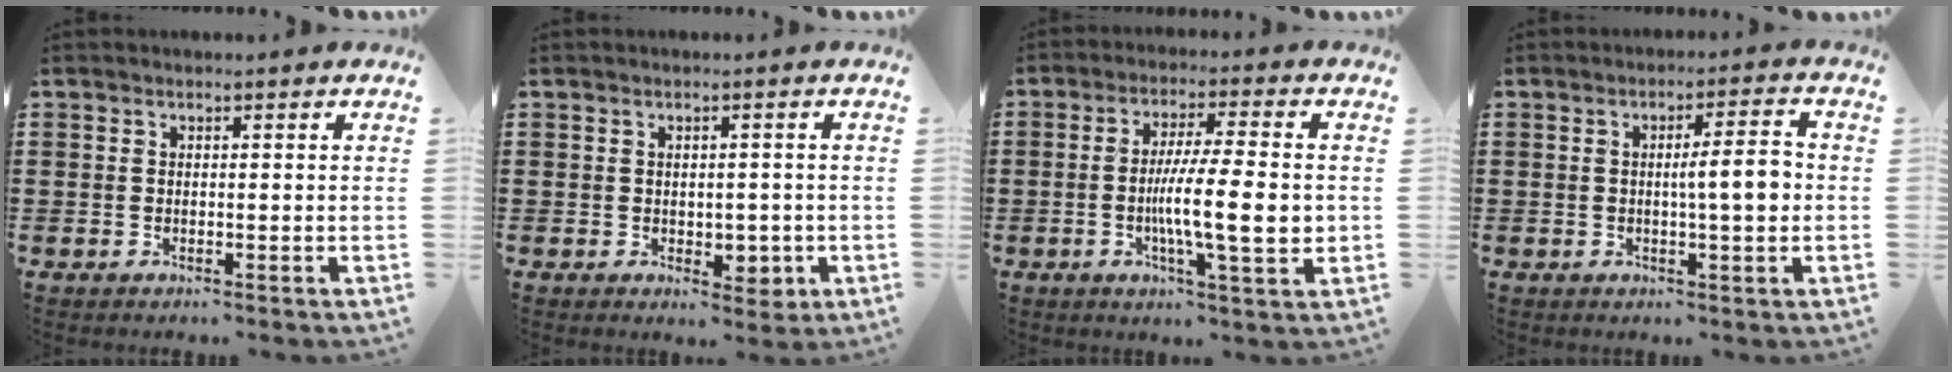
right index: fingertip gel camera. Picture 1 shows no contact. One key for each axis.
{"total": 3.0, "fx": -0.4, "fy": 2.1, "fz": 2.1, "tx": -0.031, "ty": 0.003, "tz": -0.009}
{"total": 11.2, "fx": -1.0, "fy": 2.0, "fz": 11.0, "tx": -0.178, "ty": -0.009, "tz": -0.020}
{"total": 5.7, "fx": 0.0, "fy": 0.8, "fz": 5.6, "tx": -0.083, "ty": -0.006, "tz": -0.008}